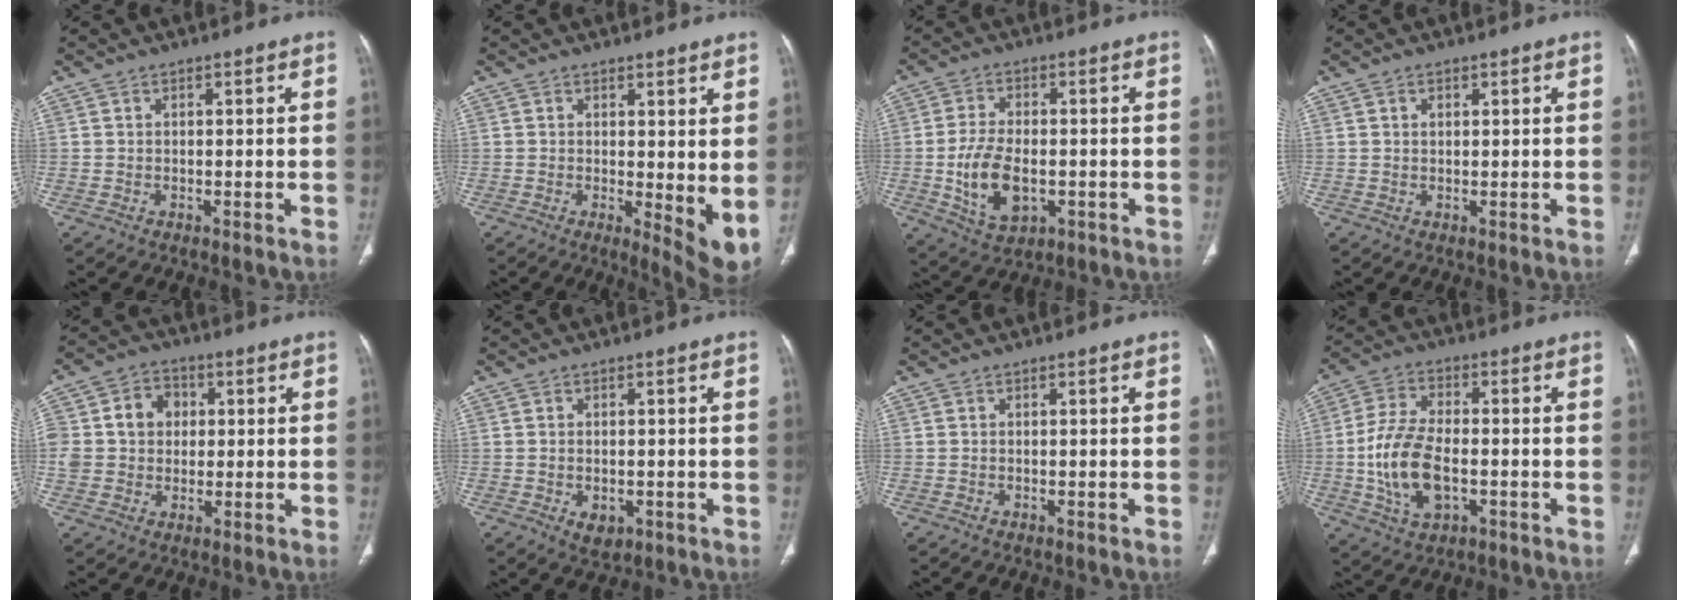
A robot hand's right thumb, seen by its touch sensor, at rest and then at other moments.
{"total": 6.9, "force": [0.9, 2.5, 6.4], "torque": [-0.081, -0.020, 0.019]}
{"total": 10.3, "force": [-1.9, 5.9, 8.2], "torque": [-0.151, 0.000, -0.025]}
{"total": 1.2, "force": [0.6, 0.8, 0.7], "torque": [-0.008, -0.002, 0.009]}
{"total": 14.2, "force": [2.2, 12.1, 7.1], "torque": [-0.132, 0.028, 0.044]}
{"total": 3.5, "force": [-1.0, 2.3, 2.4], "torque": [-0.031, 0.001, -0.005]}
{"total": 0.0}
{"total": 12.6, "force": [-2.3, 6.9, 10.4], "torque": [-0.207, 0.010, -0.041]}